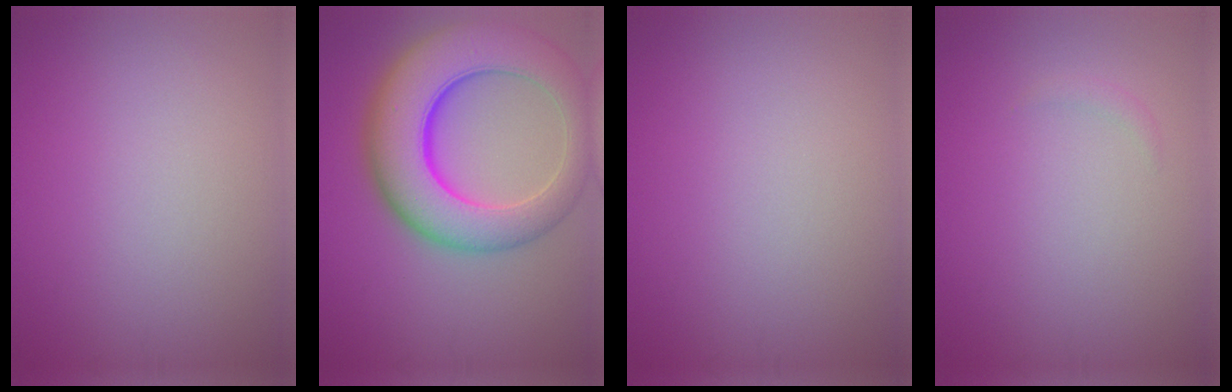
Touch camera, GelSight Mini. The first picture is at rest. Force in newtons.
{"total": 10.8, "press": 10.8, "slide": 0.6}
{"total": 0.0}
{"total": 0.6, "press": 0.6, "slide": 0.0}